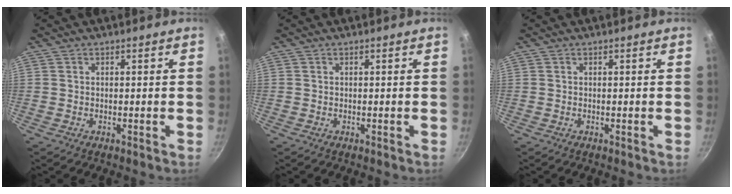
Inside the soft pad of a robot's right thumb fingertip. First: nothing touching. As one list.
[{"total": 0.0}, {"total": 0.0}]